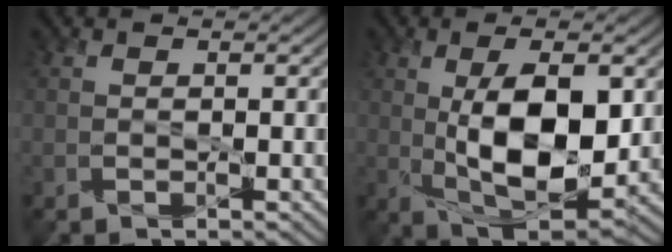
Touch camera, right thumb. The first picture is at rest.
{"total": 11.3, "force": [0.3, 5.2, 10.0], "torque": [-0.183, -0.008, 0.012]}